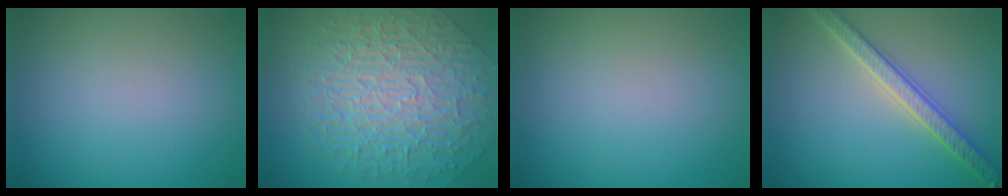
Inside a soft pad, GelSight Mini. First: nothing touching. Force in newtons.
{"total": 9.6, "press": 7.0, "slide": 6.5}
{"total": 0.0}
{"total": 3.6, "press": 3.6, "slide": 0.8}